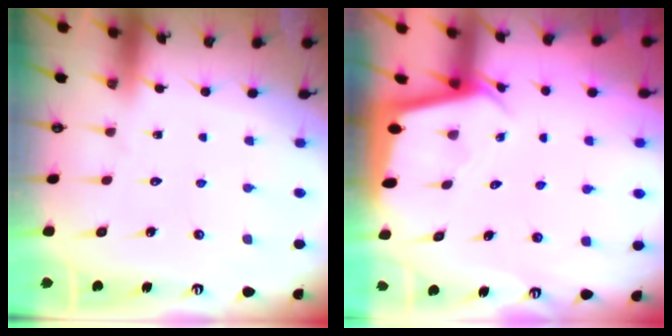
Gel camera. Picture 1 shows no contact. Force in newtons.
{"total": 2.2, "press": 2.2, "slide": 0.1}